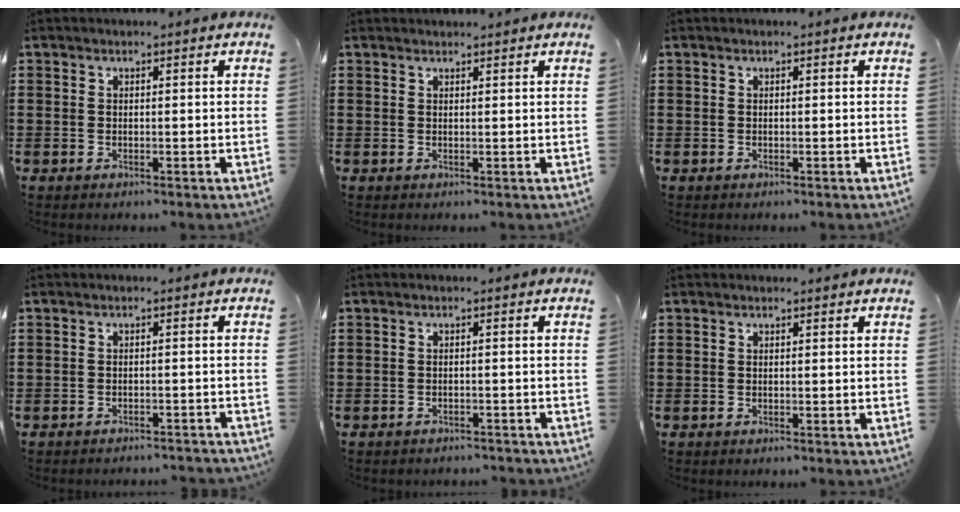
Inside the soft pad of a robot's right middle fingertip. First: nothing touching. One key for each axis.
{"total": 0.9, "fx": 0.9, "fy": -0.1, "fz": 0.0, "tx": -0.001, "ty": -0.001, "tz": 0.017}
{"total": 0.0}
{"total": 1.5, "fx": -1.5, "fy": 0.0, "fz": 0.0, "tx": -0.004, "ty": 0.003, "tz": -0.032}
{"total": 1.2, "fx": -1.1, "fy": 0.1, "fz": 0.0, "tx": -0.003, "ty": 0.002, "tz": -0.025}
{"total": 0.0}